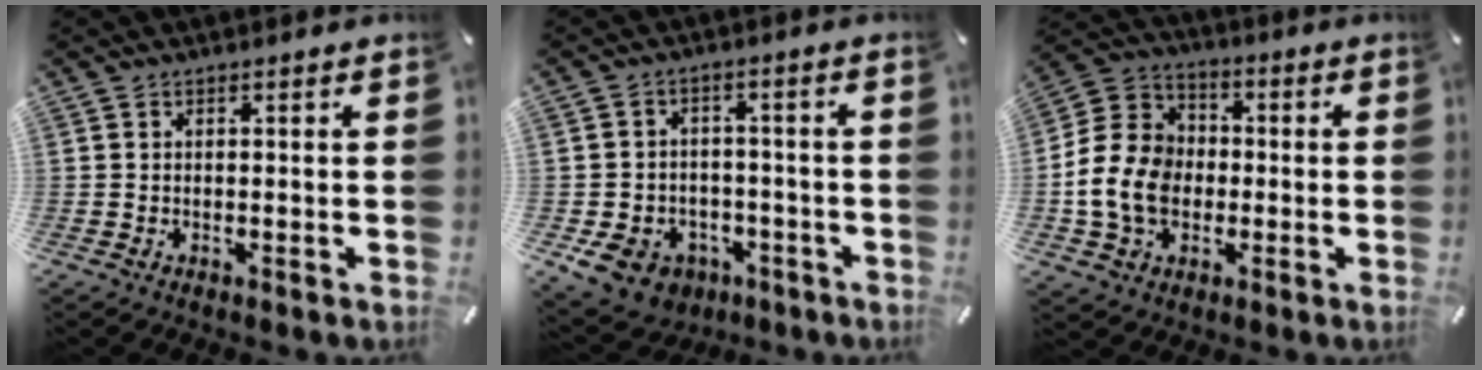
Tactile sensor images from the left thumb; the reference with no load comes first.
{"total": 8.8, "force": [-4.4, 7.0, 3.1], "torque": [-0.070, 0.034, -0.077]}
{"total": 13.1, "force": [-2.8, 11.0, 6.5], "torque": [-0.157, 0.033, -0.050]}